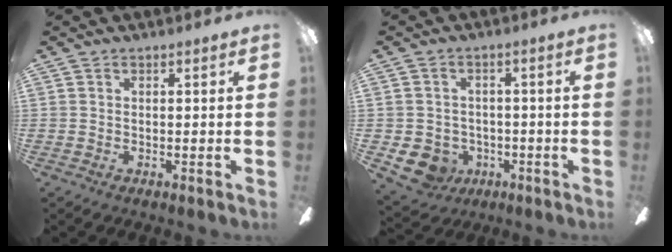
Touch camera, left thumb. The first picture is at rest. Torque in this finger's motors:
{"motor_torque": [0.59, 0.74, 0.34, -0.38, 0.00]}